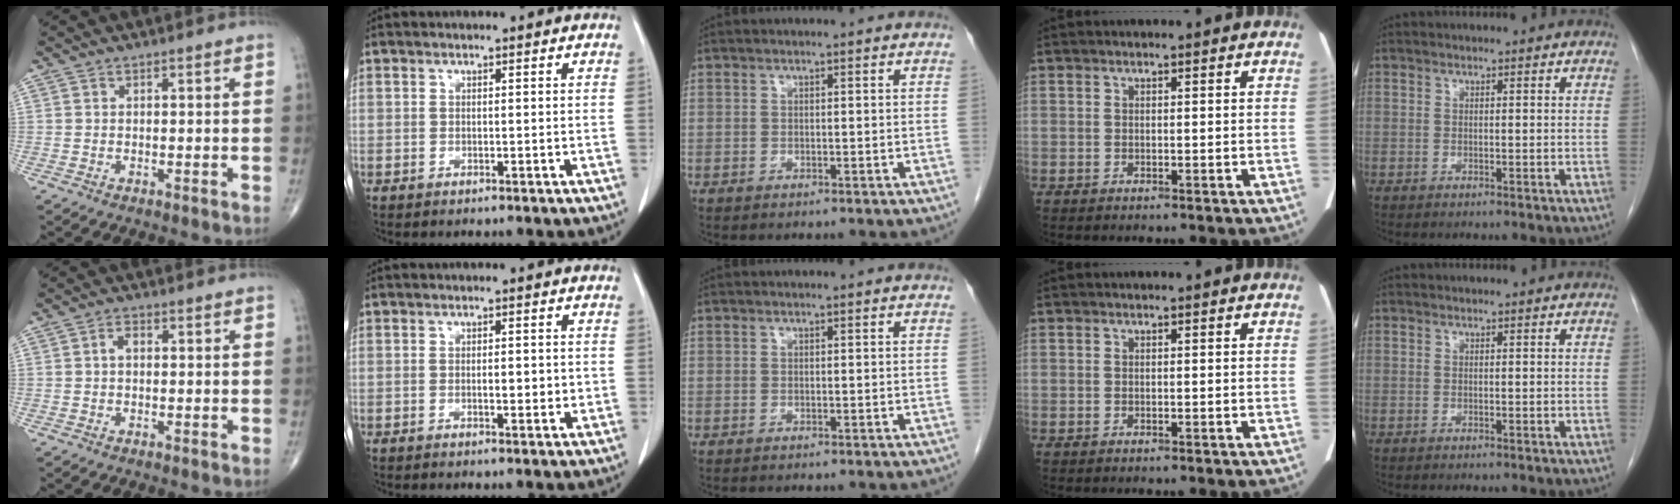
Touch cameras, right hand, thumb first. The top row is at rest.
{"thumb": {"total": 2.2, "force": [0.2, 1.3, 1.7], "torque": [-0.028, 0.009, 0.000]}, "index": {"total": 2.6, "force": [-0.2, 1.0, 2.4], "torque": [-0.038, 0.000, -0.001]}}